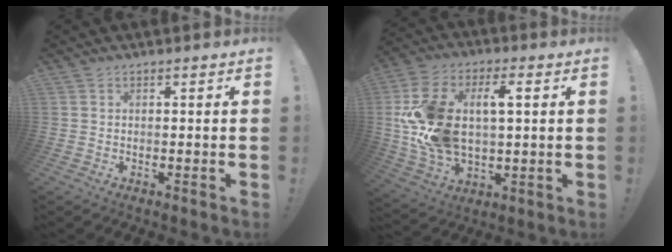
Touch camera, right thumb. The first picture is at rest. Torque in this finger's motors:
{"motor_torque": [2.48, 2.53, 1.69, 0.43, 0.26]}